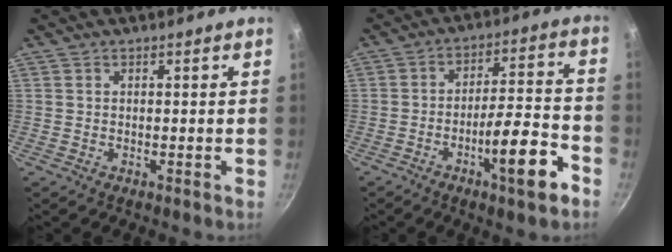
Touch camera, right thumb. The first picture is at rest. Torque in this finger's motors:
{"motor_torque": [0.71, 0.15, 2.47, -0.29, 0.59]}